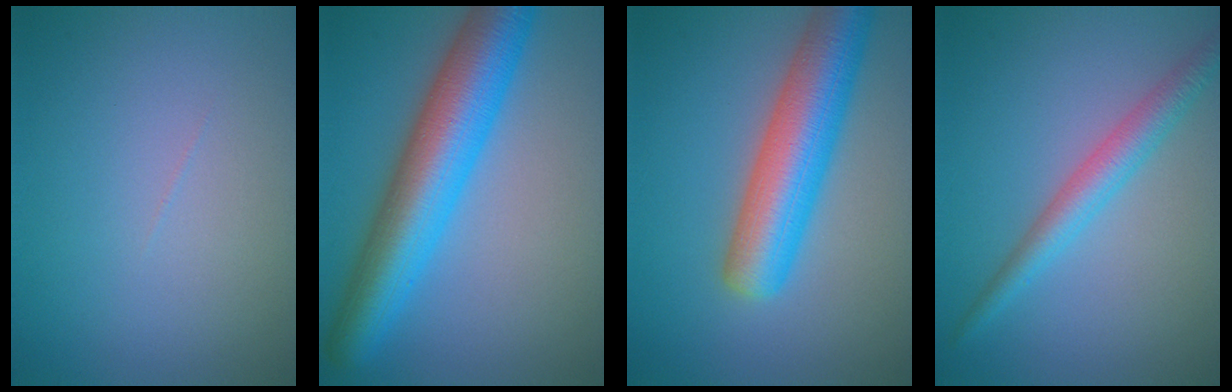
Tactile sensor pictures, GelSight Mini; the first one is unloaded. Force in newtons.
{"total": 9.5, "press": 9.5, "slide": 0.2}
{"total": 7.9, "press": 7.8, "slide": 0.3}
{"total": 3.3, "press": 3.3, "slide": 0.0}